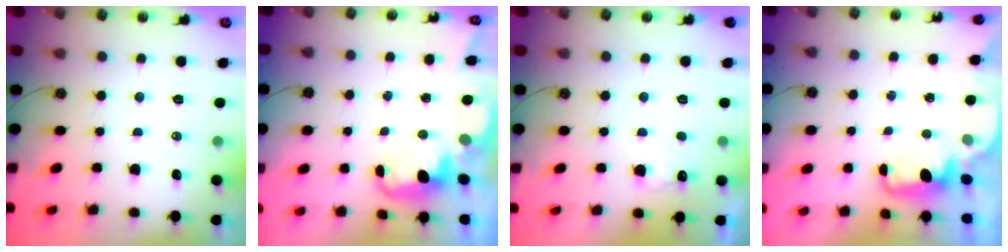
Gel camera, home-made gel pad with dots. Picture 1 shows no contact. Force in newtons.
{"total": 2.6, "press": 2.6, "slide": 0.5}
{"total": 6.9, "press": 6.8, "slide": 1.4}
{"total": 2.0, "press": 1.8, "slide": 0.8}